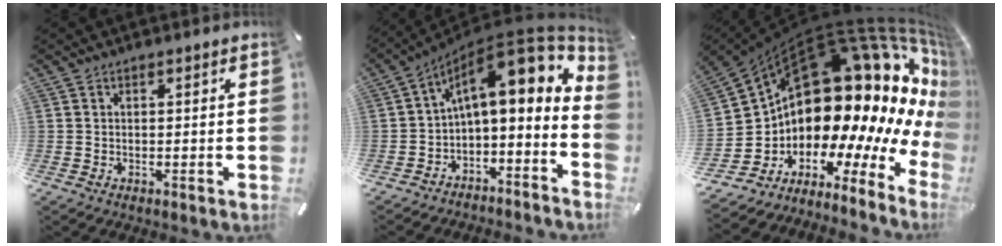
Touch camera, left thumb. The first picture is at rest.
{"total": 16.4, "force": [6.5, 7.5, 13.1], "torque": [-0.184, -0.055, 0.109]}
{"total": 26.1, "force": [8.4, 15.9, 19.0], "torque": [-0.279, -0.137, 0.185]}